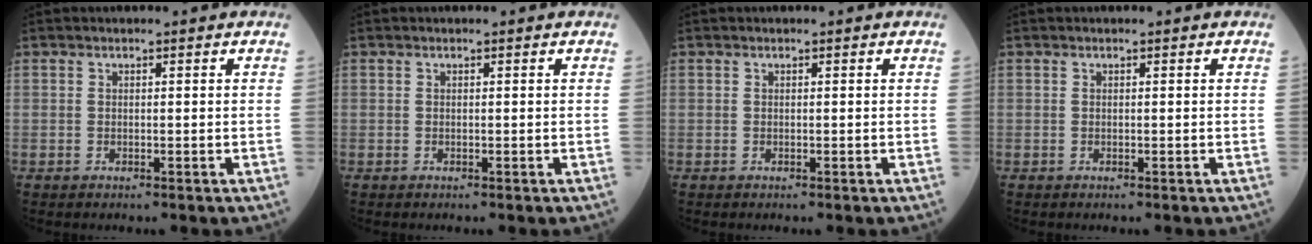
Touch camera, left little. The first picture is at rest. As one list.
[{"total": 0.0}, {"total": 0.0}, {"total": 0.0}]